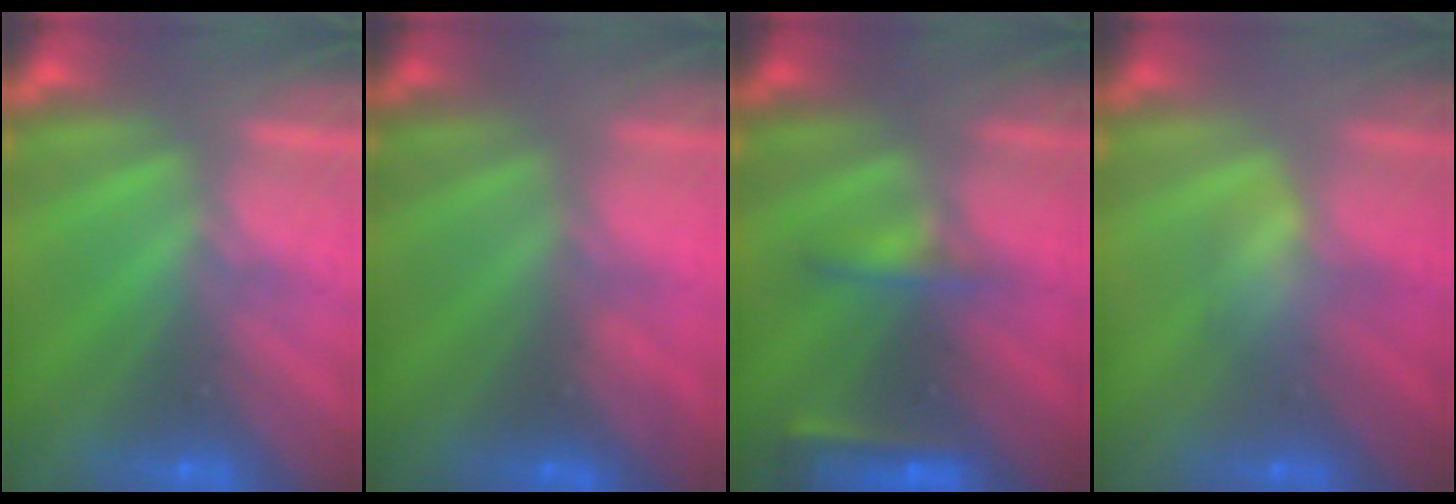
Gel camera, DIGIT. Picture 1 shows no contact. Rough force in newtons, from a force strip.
{"total": 4.4}
{"total": 8.3}
{"total": 3.0}